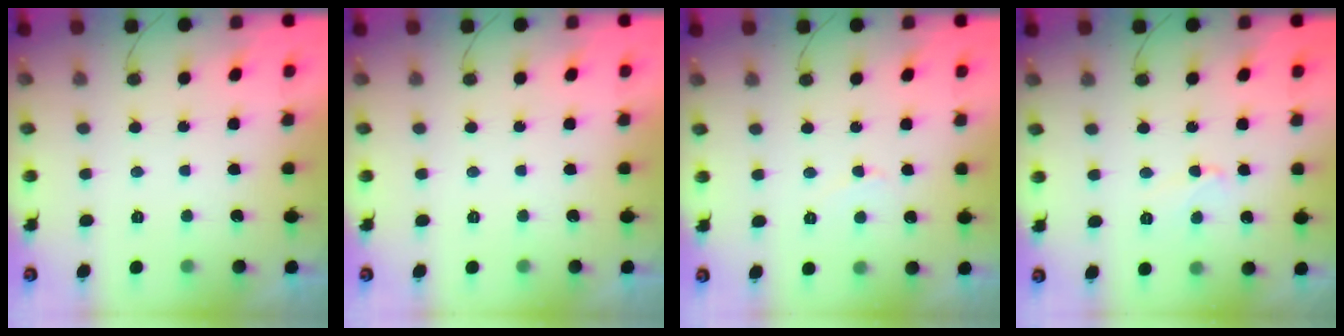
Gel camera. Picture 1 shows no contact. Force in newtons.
{"total": 0.0}
{"total": 3.1, "press": 3.1, "slide": 0.4}
{"total": 5.1, "press": 5.1, "slide": 0.6}